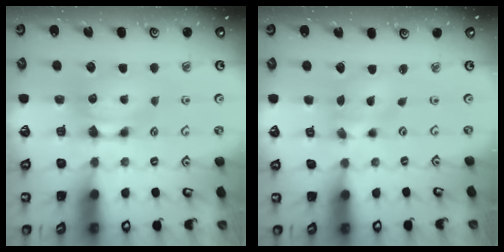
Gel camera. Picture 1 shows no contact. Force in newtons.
{"total": 1.3, "press": 0.6, "slide": 1.1}